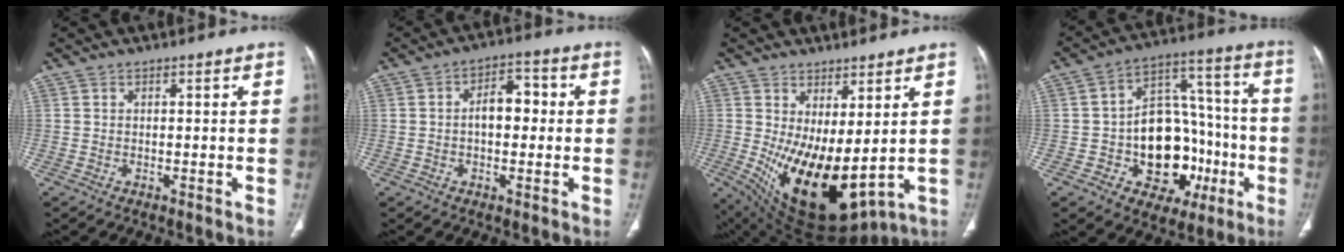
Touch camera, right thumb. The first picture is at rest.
{"total": 6.6, "force": [0.1, 4.1, 5.2], "torque": [-0.057, 0.024, -0.006]}
{"total": 15.8, "force": [0.5, 7.1, 14.1], "torque": [-0.238, -0.036, 0.041]}
{"total": 19.9, "force": [-5.2, 13.9, 13.3], "torque": [-0.134, 0.051, -0.063]}